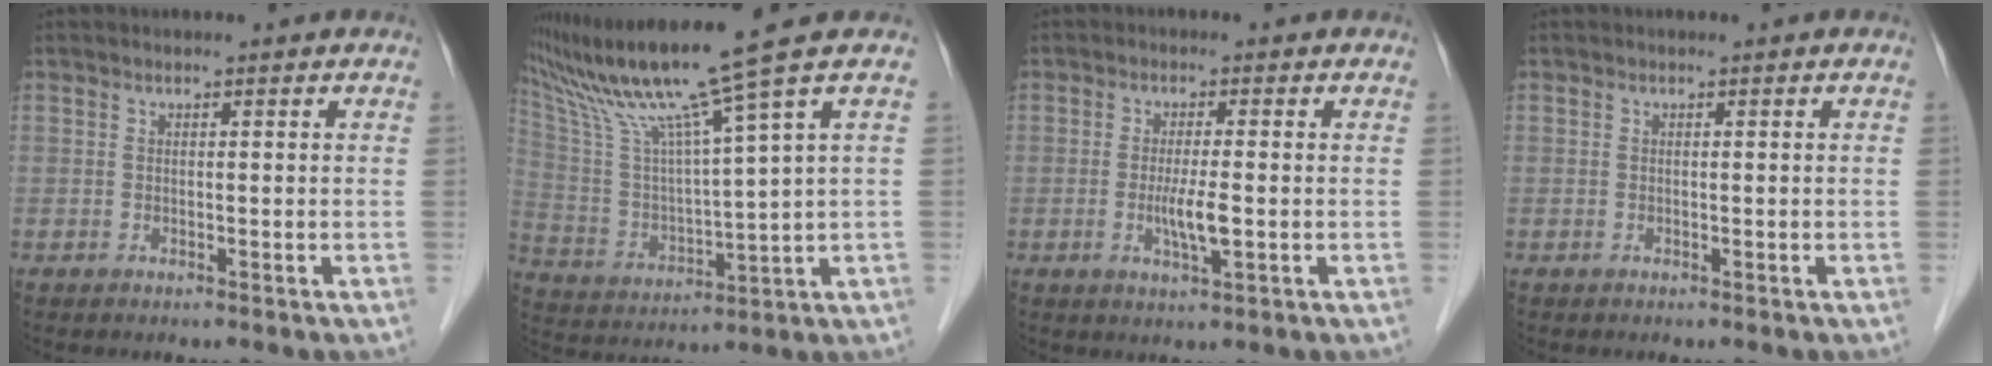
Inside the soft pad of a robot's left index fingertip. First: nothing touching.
{"total": 14.4, "force": [10.5, -3.1, 9.4], "torque": [-0.170, -0.006, 0.199]}
{"total": 3.9, "force": [-0.7, 0.2, 3.9], "torque": [-0.076, -0.008, -0.011]}
{"total": 0.0}